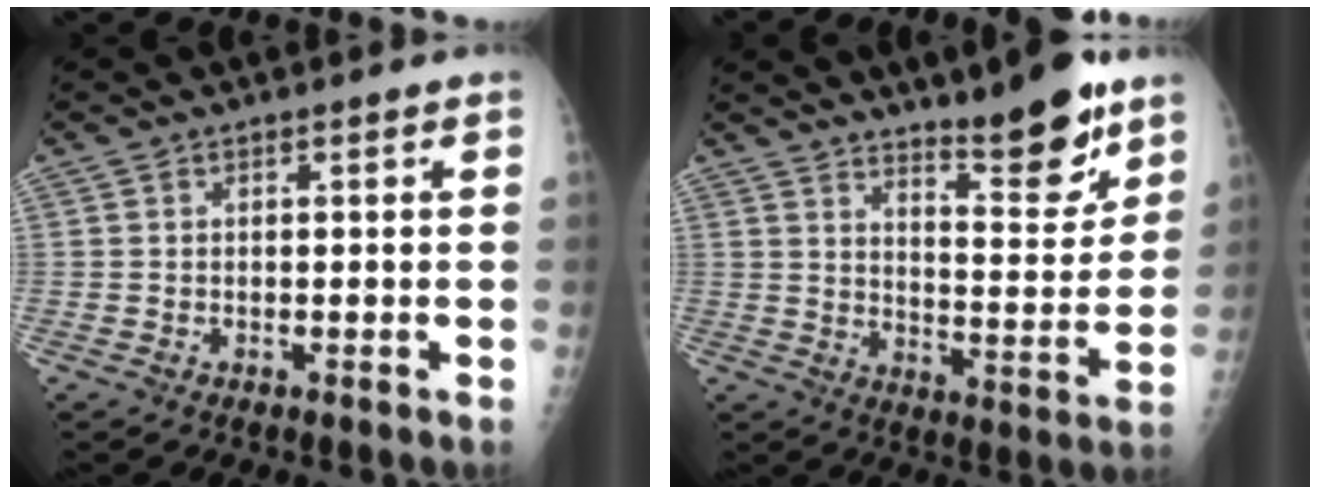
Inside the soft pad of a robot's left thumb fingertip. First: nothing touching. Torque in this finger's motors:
{"motor_torque": [0.51, 0.13, -0.05, -0.30, 0.08]}